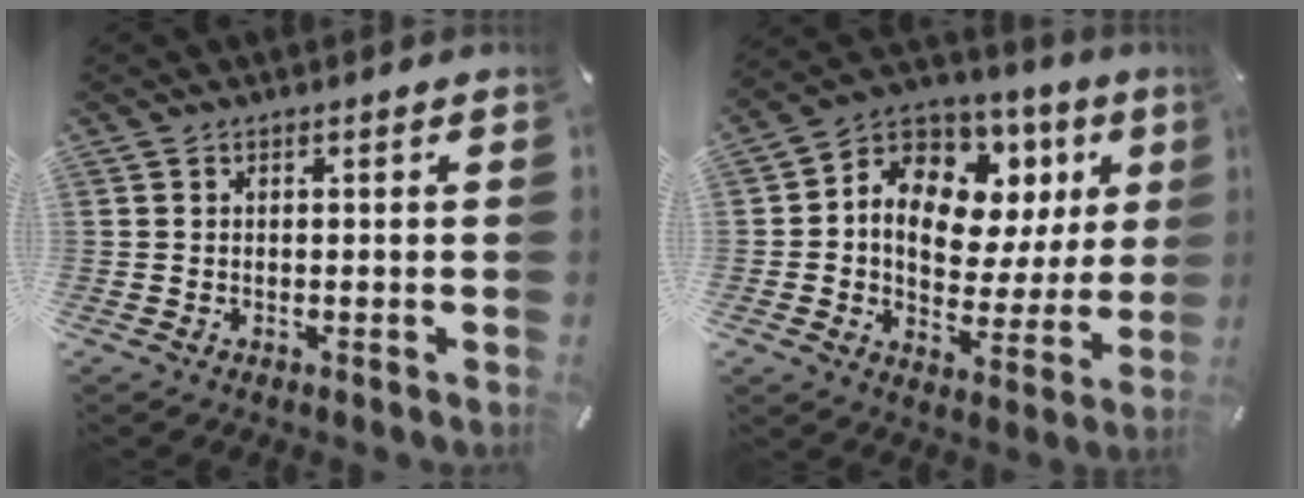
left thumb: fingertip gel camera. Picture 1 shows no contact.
{"total": 12.9, "force": [4.5, 9.5, 7.4], "torque": [-0.115, -0.039, 0.081]}